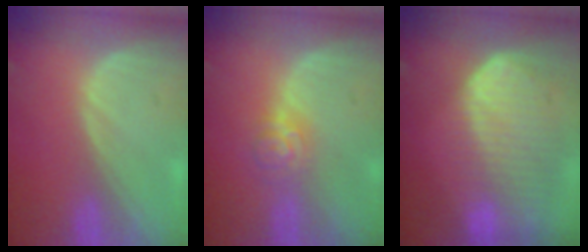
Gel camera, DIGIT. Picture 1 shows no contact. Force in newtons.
{"total": 3.7, "press": 3.6, "slide": 0.9}
{"total": 10.4, "press": 9.0, "slide": 5.1}